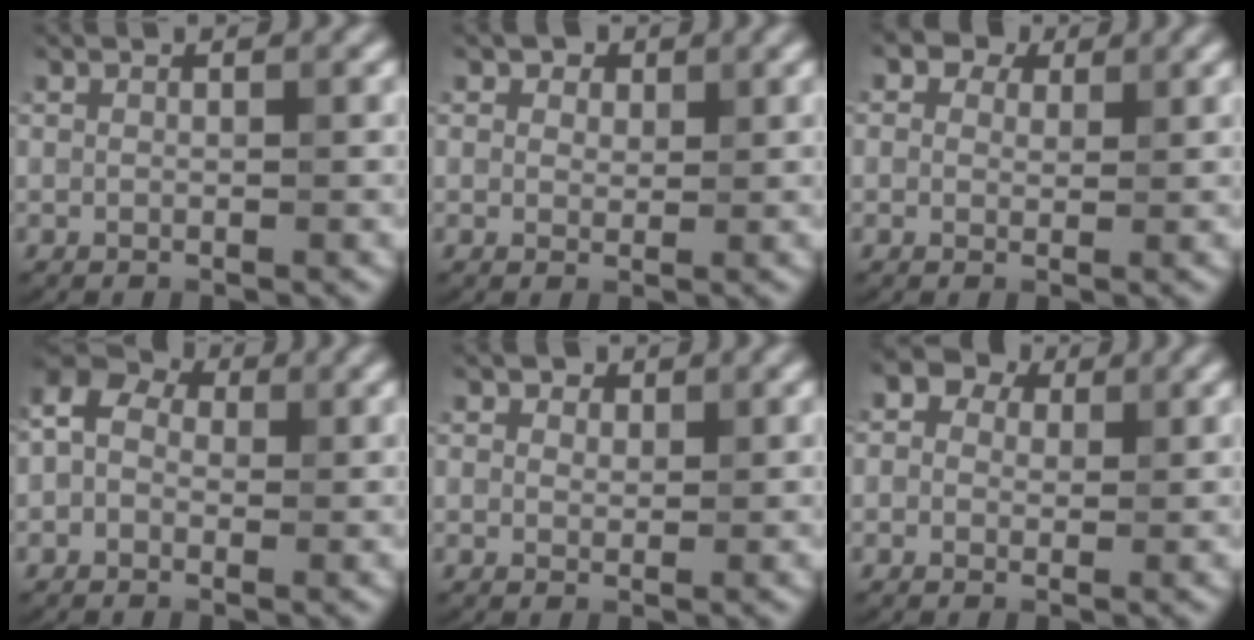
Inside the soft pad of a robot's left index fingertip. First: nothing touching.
{"total": 2.2, "force": [1.3, 1.5, 1.0], "torque": [-0.014, 0.001, 0.006]}
{"total": 3.7, "force": [2.3, 2.4, 1.7], "torque": [-0.029, 0.007, 0.008]}
{"total": 5.2, "force": [0.5, 4.3, 2.9], "torque": [-0.037, 0.024, -0.031]}
{"total": 1.7, "force": [1.1, 1.1, 0.7], "torque": [-0.009, 0.000, 0.008]}
{"total": 4.6, "force": [2.0, 3.5, 2.3], "torque": [-0.022, 0.015, -0.011]}